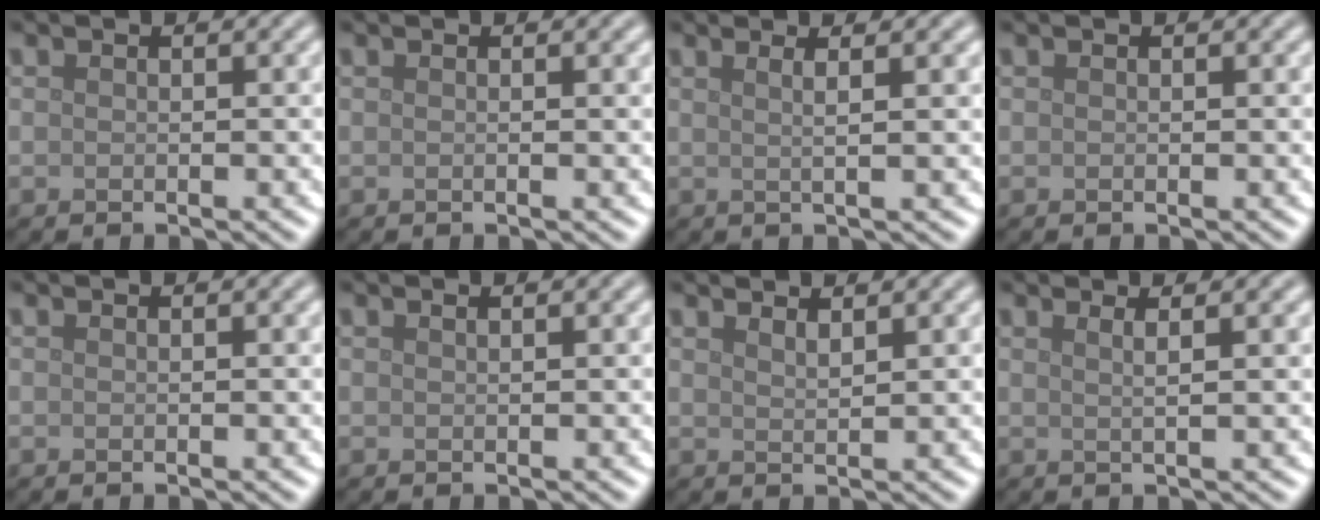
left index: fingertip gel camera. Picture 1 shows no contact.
{"total": 1.2, "force": [0.2, 0.4, 1.1], "torque": [-0.010, 0.003, -0.002]}
{"total": 3.9, "force": [1.8, 1.4, 3.2], "torque": [-0.028, 0.019, -0.010]}
{"total": 0.0}
{"total": 0.7, "force": [0.3, 0.2, 0.6], "torque": [-0.005, 0.004, 0.004]}
{"total": 1.1, "force": [0.7, 0.4, 0.8], "torque": [-0.008, 0.002, 0.007]}
{"total": 1.7, "force": [1.5, 0.4, 0.7], "torque": [-0.003, 0.006, 0.017]}
{"total": 3.2, "force": [1.7, 1.2, 2.4], "torque": [-0.015, 0.011, -0.008]}